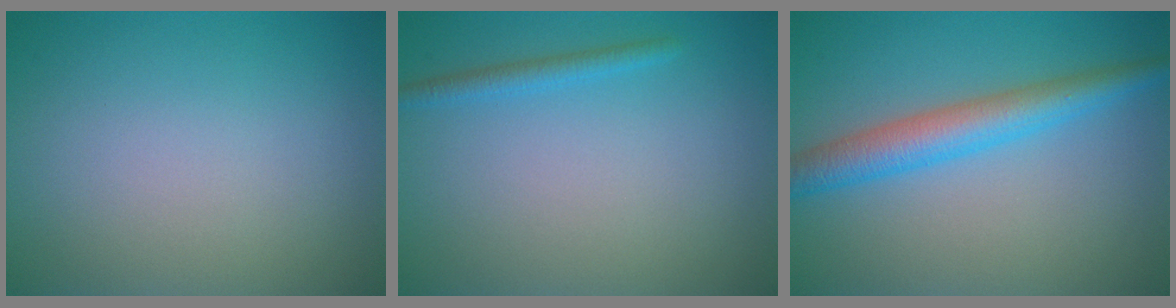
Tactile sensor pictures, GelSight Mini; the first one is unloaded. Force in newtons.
{"total": 1.5, "press": 1.4, "slide": 0.1}
{"total": 4.6, "press": 4.6, "slide": 0.0}